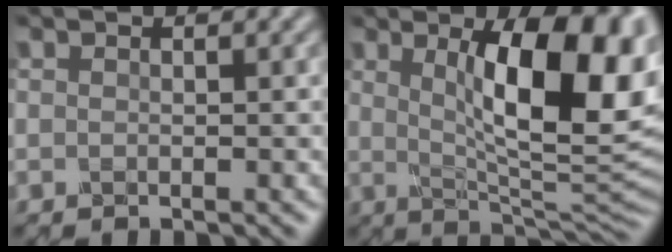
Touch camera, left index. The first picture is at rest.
{"total": 12.4, "force": [2.7, 3.8, 11.5], "torque": [-0.156, -0.002, 0.046]}